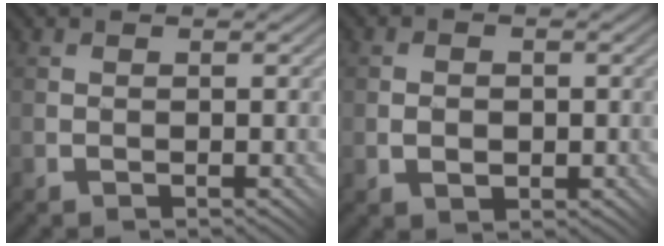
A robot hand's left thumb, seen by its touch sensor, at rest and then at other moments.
{"total": 2.3, "force": [-0.2, 1.8, 1.3], "torque": [-0.015, 0.001, -0.007]}